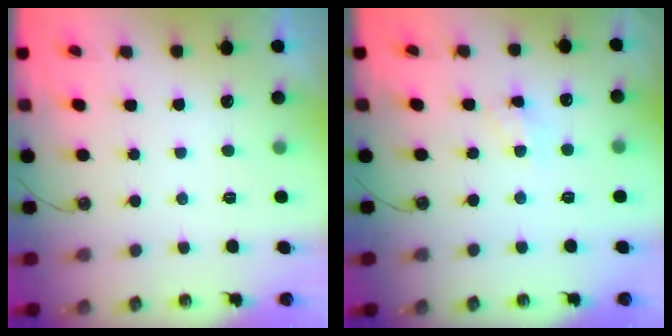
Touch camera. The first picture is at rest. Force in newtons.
{"total": 4.4, "press": 4.3, "slide": 0.6}